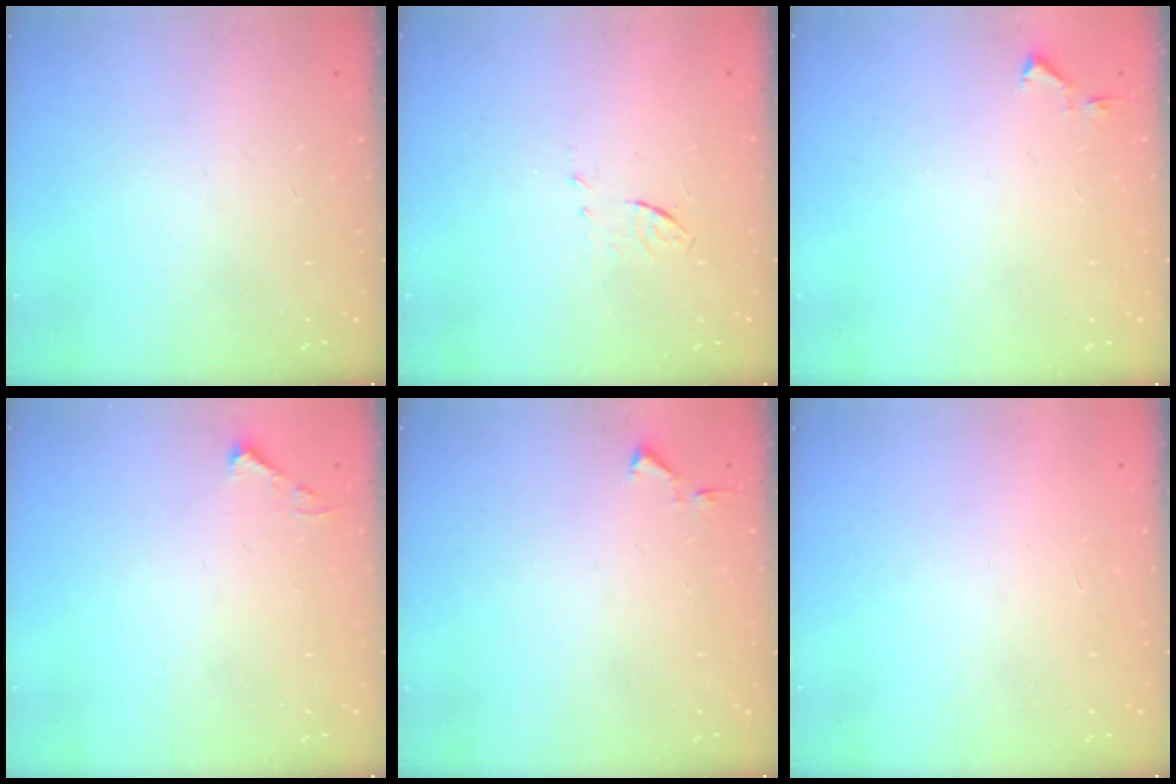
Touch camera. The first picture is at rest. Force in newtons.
{"total": 4.2, "press": 4.1, "slide": 0.9}
{"total": 3.1, "press": 3.1, "slide": 0.6}
{"total": 3.5, "press": 3.5, "slide": 0.4}
{"total": 3.1, "press": 3.1, "slide": 0.6}
{"total": 1.7, "press": 1.7, "slide": 0.1}